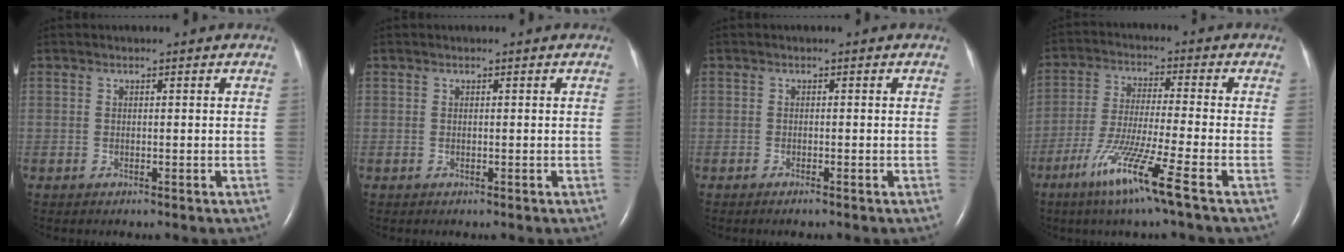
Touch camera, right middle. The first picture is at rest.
{"total": 0.0}
{"total": 0.9, "force": [-0.7, 0.0, 0.5], "torque": [-0.014, -0.002, -0.011]}
{"total": 10.8, "force": [-6.1, -1.3, 8.8], "torque": [-0.175, -0.035, -0.118]}